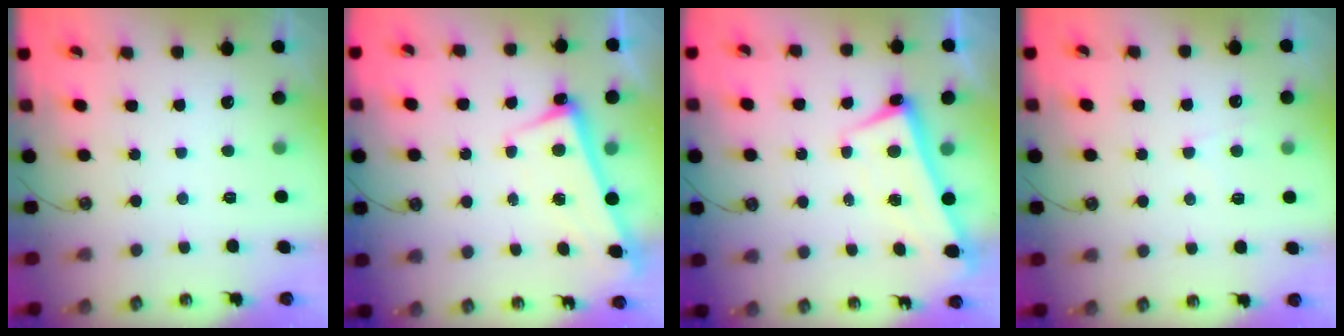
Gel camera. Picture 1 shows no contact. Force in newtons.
{"total": 2.5, "press": 2.5, "slide": 0.7}
{"total": 2.4, "press": 2.3, "slide": 0.7}
{"total": 5.4, "press": 5.4, "slide": 0.5}